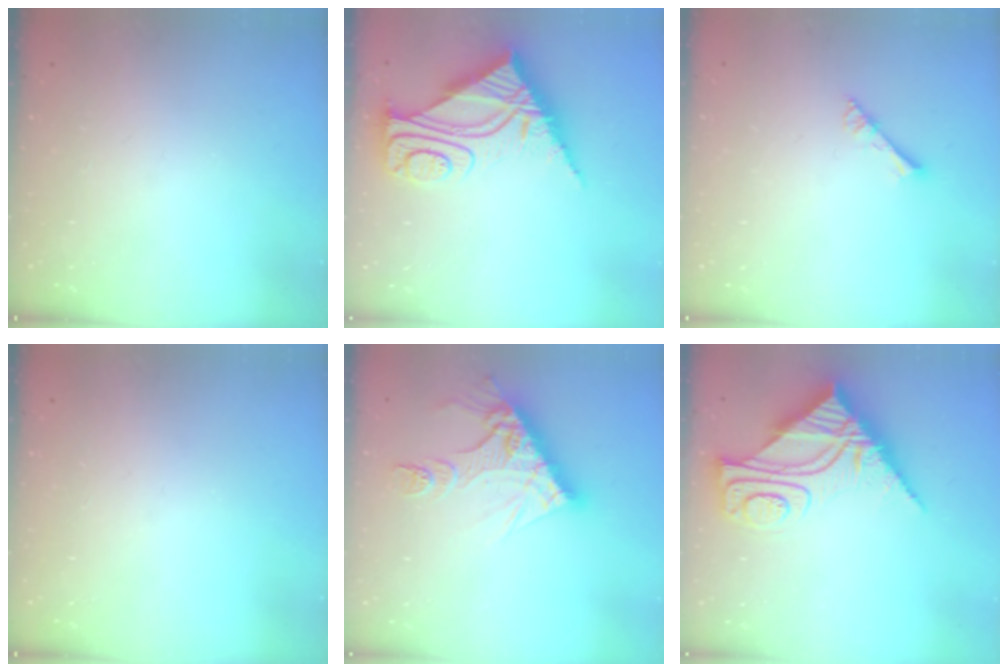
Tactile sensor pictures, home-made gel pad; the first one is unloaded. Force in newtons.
{"total": 13.6, "press": 13.5, "slide": 1.4}
{"total": 2.9, "press": 2.9, "slide": 0.3}
{"total": 0.0}
{"total": 13.5, "press": 13.4, "slide": 1.2}
{"total": 15.0, "press": 15.0, "slide": 1.6}